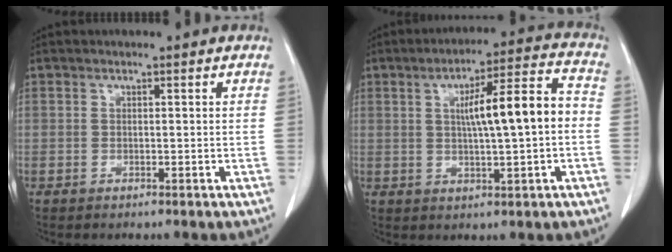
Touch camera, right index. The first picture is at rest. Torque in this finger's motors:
{"motor_torque": [1.02, -0.19, 0.52, 0.15]}